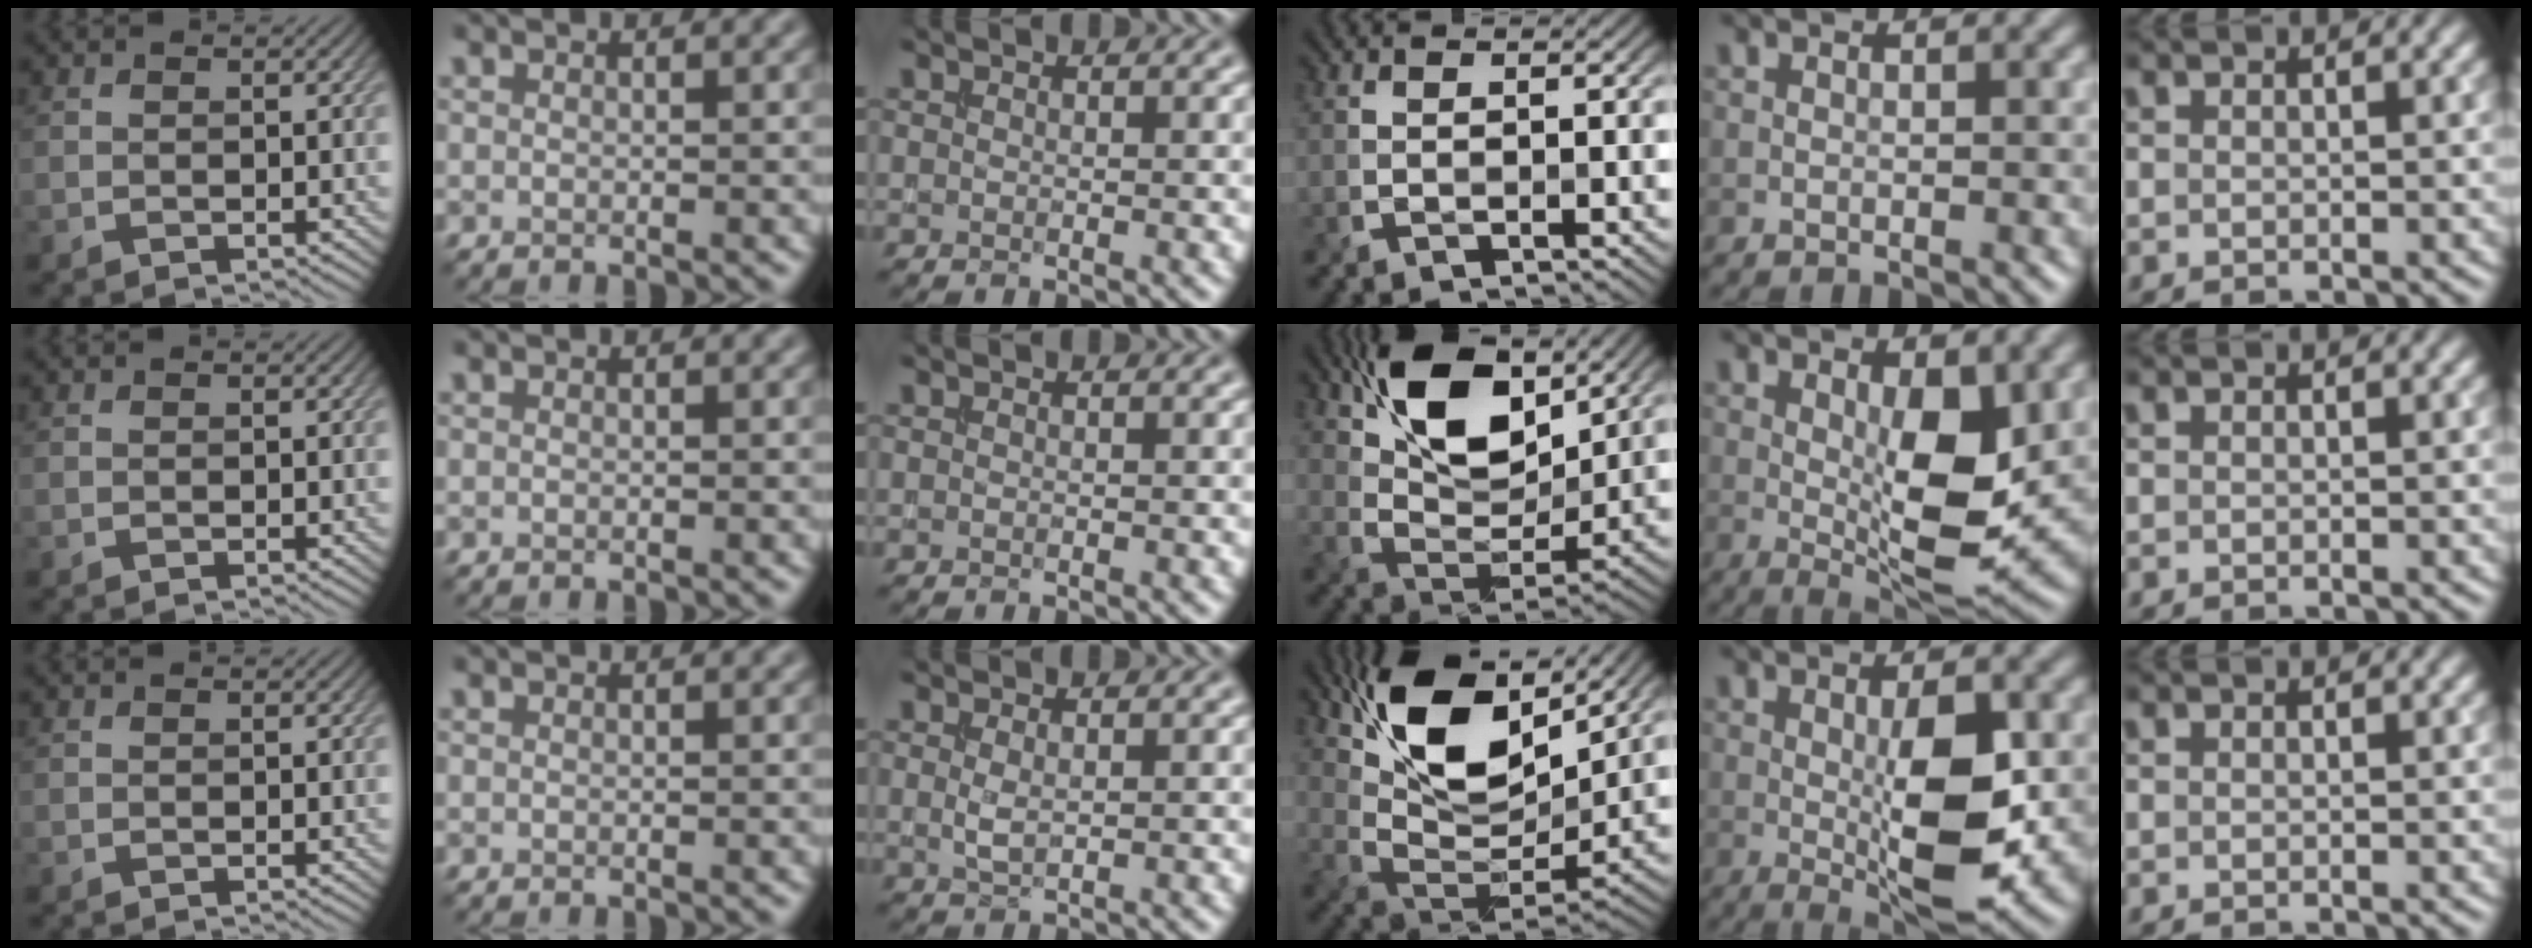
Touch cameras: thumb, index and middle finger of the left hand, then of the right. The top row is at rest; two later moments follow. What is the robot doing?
{"motion": "extract", "object": "drawer"}